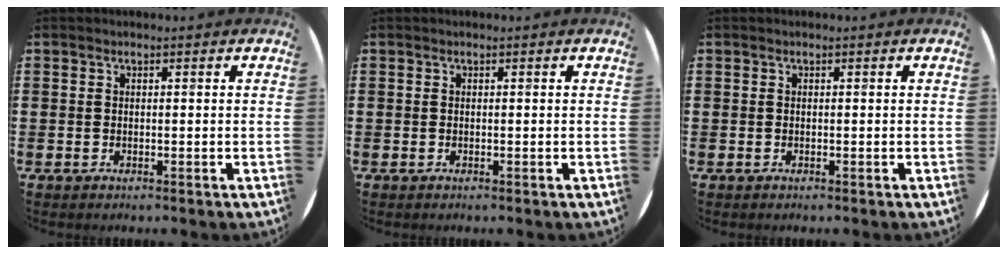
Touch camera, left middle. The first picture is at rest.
{"total": 0.0}
{"total": 0.0}